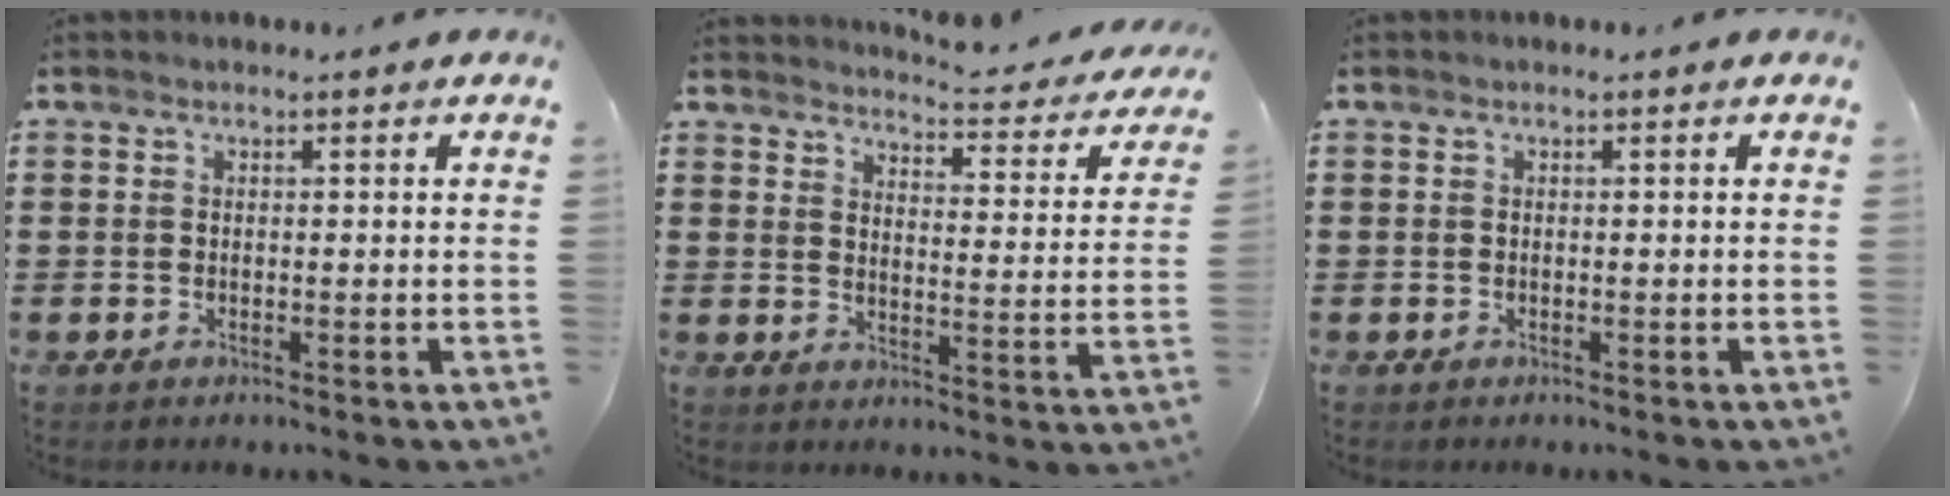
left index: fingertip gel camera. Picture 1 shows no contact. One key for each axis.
{"total": 3.4, "fx": 3.3, "fy": -0.2, "fz": 0.9, "tx": -0.022, "ty": -0.037, "tz": 0.047}
{"total": 0.0}